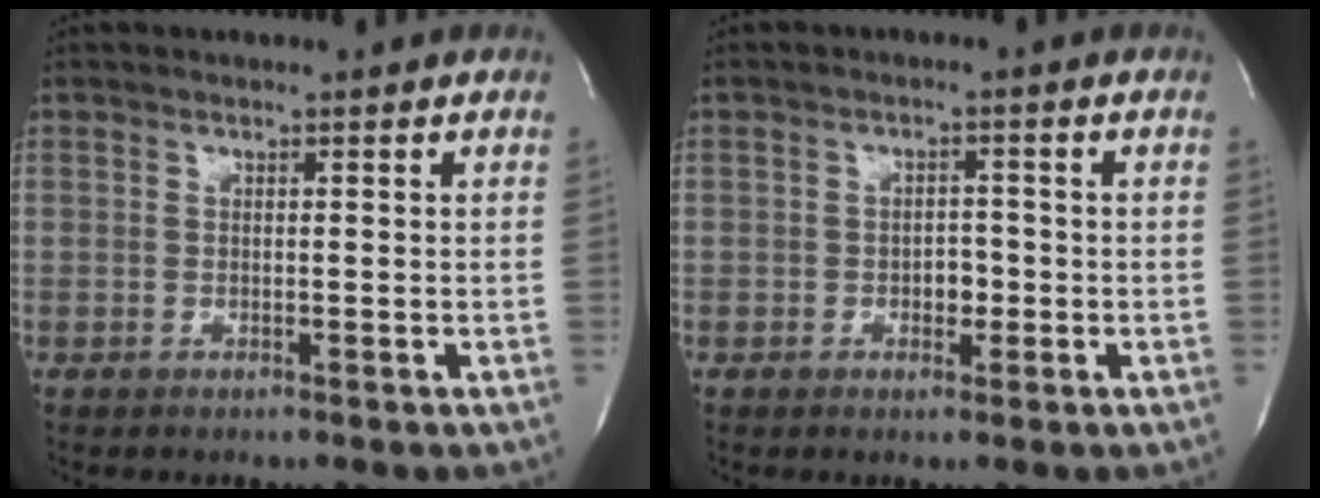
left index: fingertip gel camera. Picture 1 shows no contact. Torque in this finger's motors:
{"motor_torque": [0.05, -0.01, 0.04, 0.00]}